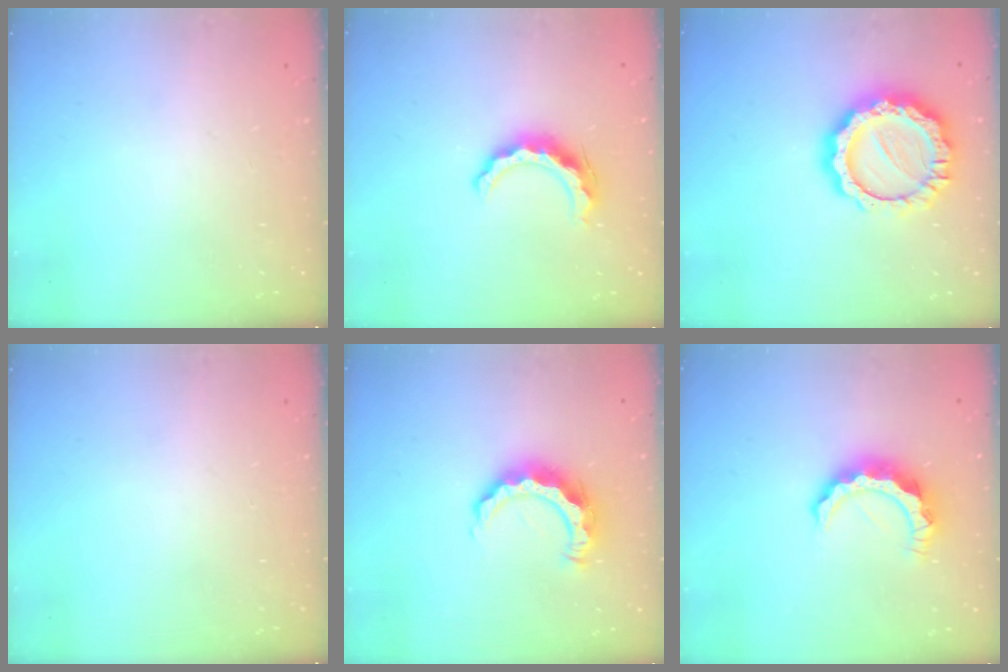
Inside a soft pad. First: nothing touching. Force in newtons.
{"total": 10.1, "press": 10.1, "slide": 0.6}
{"total": 16.2, "press": 16.1, "slide": 1.3}
{"total": 0.0}
{"total": 9.6, "press": 9.5, "slide": 0.9}
{"total": 9.0, "press": 9.0, "slide": 0.3}